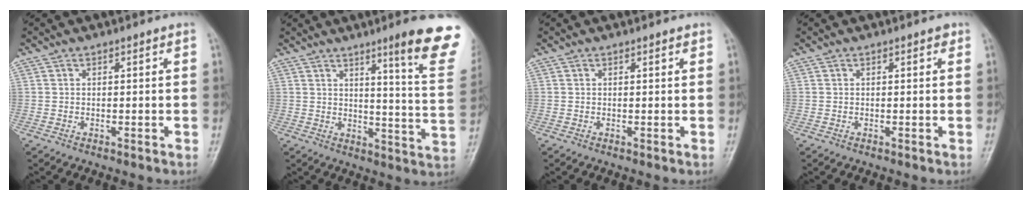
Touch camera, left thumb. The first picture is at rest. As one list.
[{"total": 15.7, "force": [9.5, 1.0, 12.5], "torque": [-0.138, -0.059, 0.118]}, {"total": 0.7, "force": [0.5, 0.2, 0.4], "torque": [-0.007, -0.001, 0.004]}, {"total": 0.6, "force": [0.3, 0.3, 0.4], "torque": [-0.004, -0.001, 0.001]}]